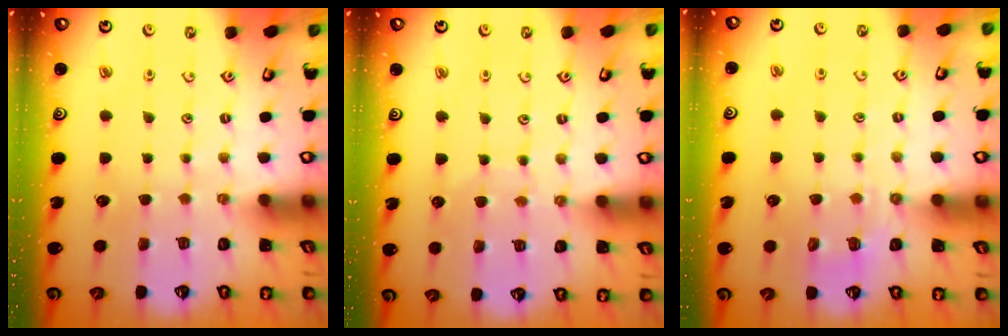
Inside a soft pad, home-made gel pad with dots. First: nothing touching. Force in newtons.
{"total": 5.0, "press": 4.9, "slide": 0.4}
{"total": 5.2, "press": 5.1, "slide": 1.1}